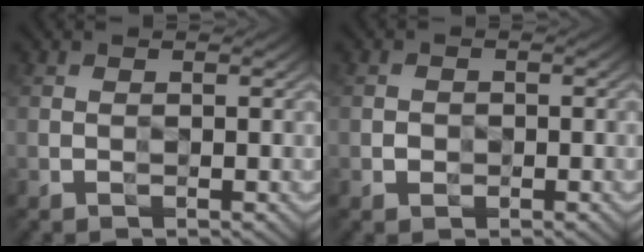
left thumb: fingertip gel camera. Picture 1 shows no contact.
{"total": 1.0, "force": [-0.5, 0.9, -0.2], "torque": [0.002, -0.005, -0.009]}